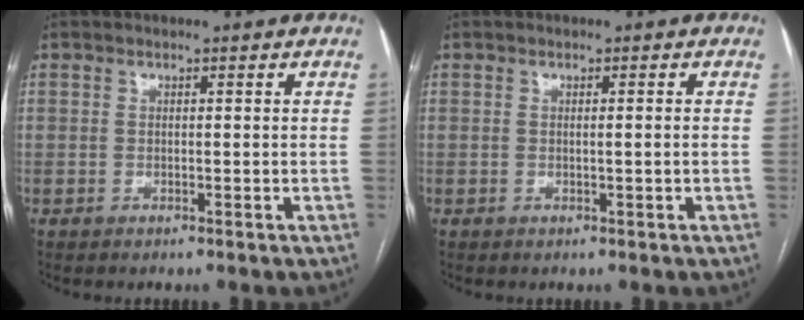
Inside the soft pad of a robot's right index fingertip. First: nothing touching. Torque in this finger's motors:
{"motor_torque": [-0.14, -0.10, -0.03, -0.01]}